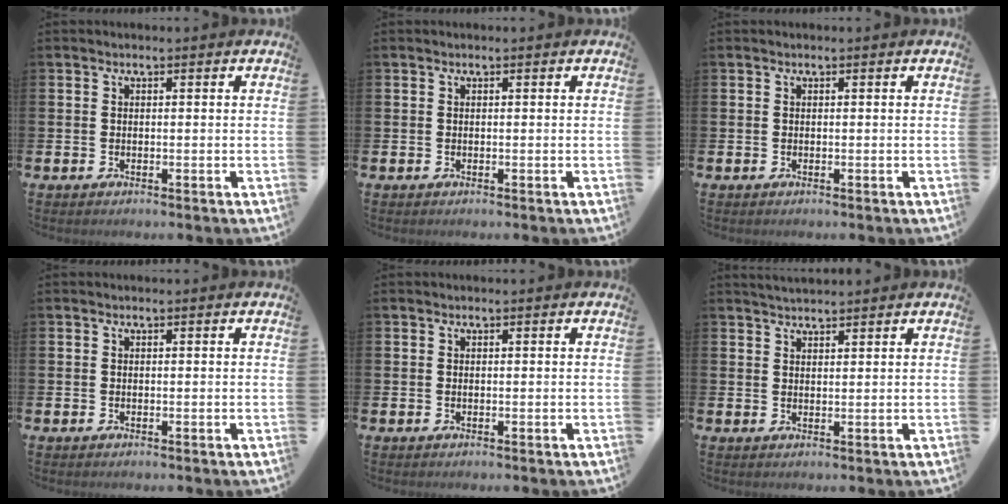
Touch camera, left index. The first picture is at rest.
{"total": 0.0}
{"total": 0.0}
{"total": 0.0}
{"total": 0.0}
{"total": 2.5, "force": [2.5, 0.4, 0.4], "torque": [0.004, -0.011, 0.042]}